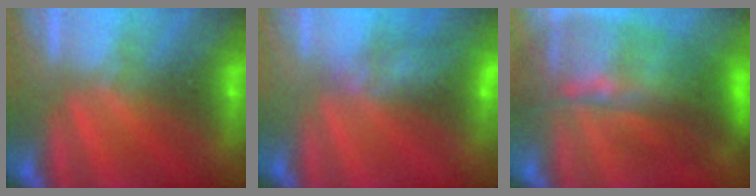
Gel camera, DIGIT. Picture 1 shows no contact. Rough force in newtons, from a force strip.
{"total": 9.1}
{"total": 7.6}